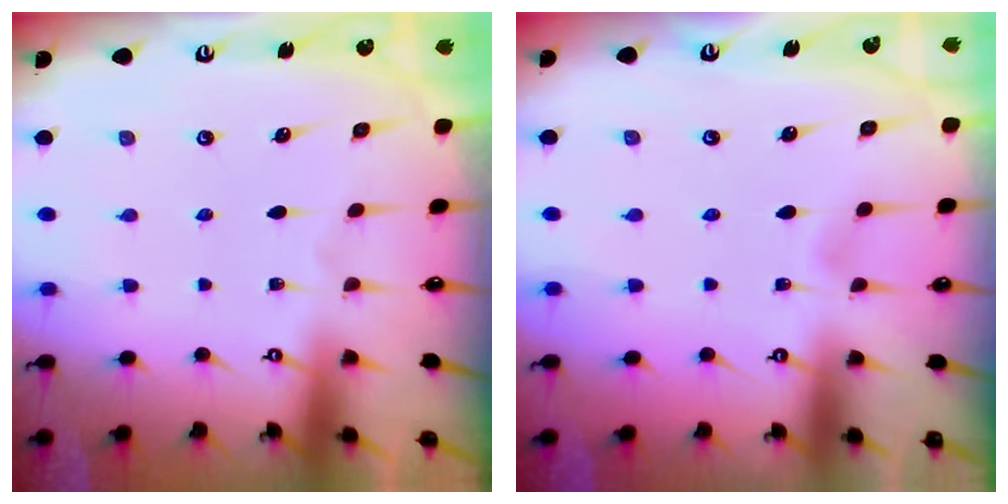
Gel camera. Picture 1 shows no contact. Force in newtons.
{"total": 2.9, "press": 2.9, "slide": 0.3}